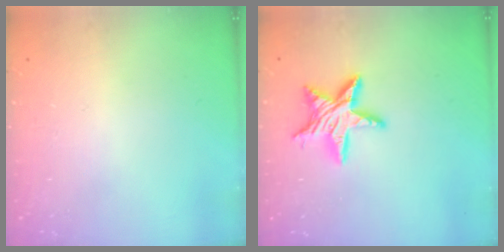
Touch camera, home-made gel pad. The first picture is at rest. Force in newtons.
{"total": 11.7, "press": 11.7, "slide": 0.6}